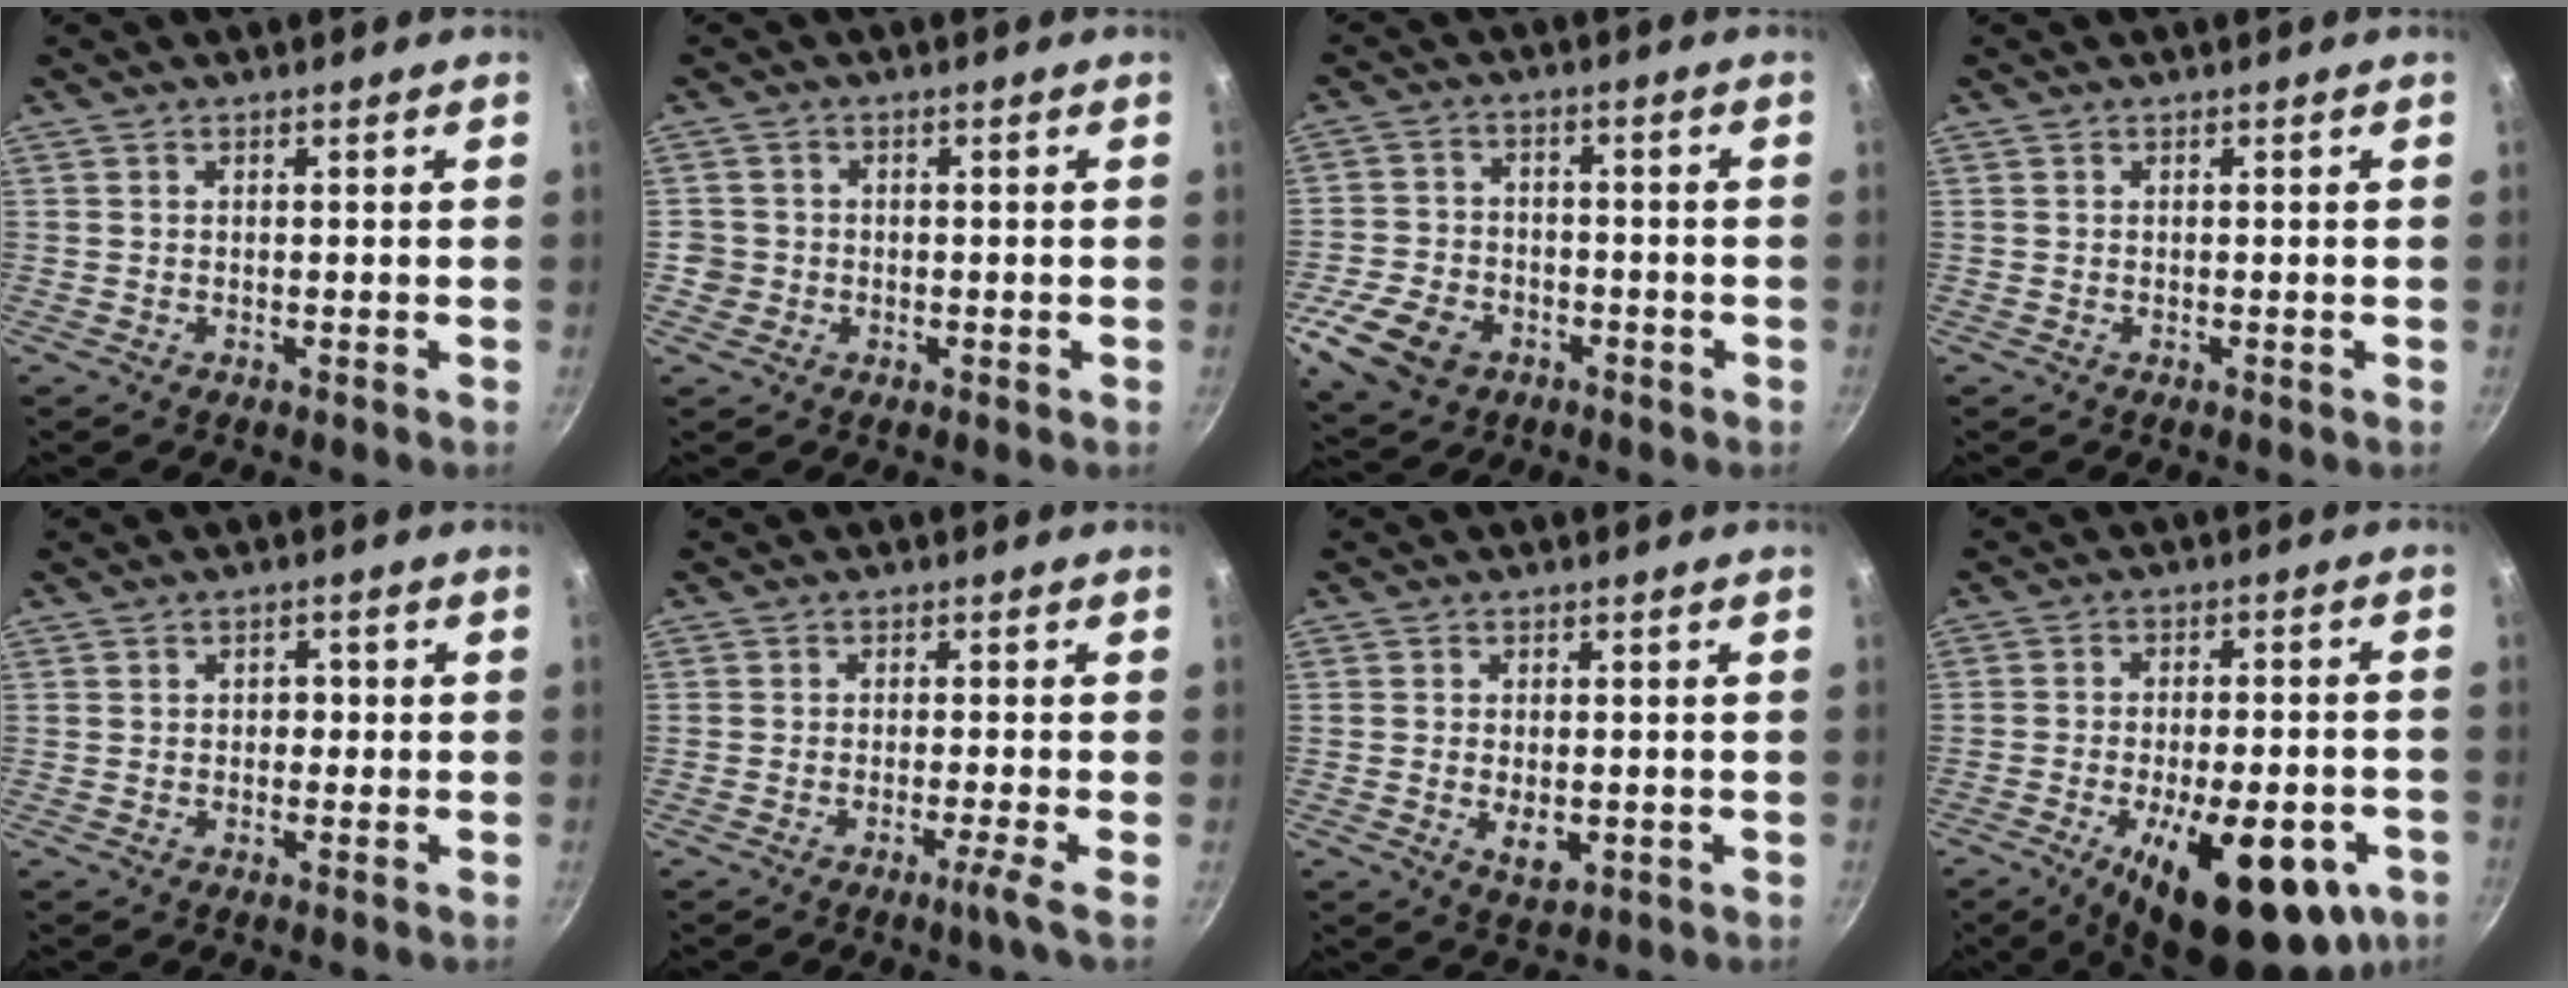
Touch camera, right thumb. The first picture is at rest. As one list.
[{"total": 2.9, "force": [-0.7, 2.7, 0.6], "torque": [0.003, 0.016, -0.011]}, {"total": 11.9, "force": [-5.1, 8.5, 6.6], "torque": [-0.115, 0.025, -0.089]}, {"total": 0.0}, {"total": 1.7, "force": [-0.2, 1.4, 0.9], "torque": [-0.003, 0.004, -0.005]}, {"total": 2.9, "force": [-1.6, -0.7, 2.3], "torque": [-0.051, 0.007, -0.029]}, {"total": 4.5, "force": [-0.8, 2.7, 3.5], "torque": [-0.054, -0.005, -0.006]}, {"total": 22.7, "force": [-9.0, 9.2, 18.7], "torque": [-0.240, 0.008, -0.120]}]